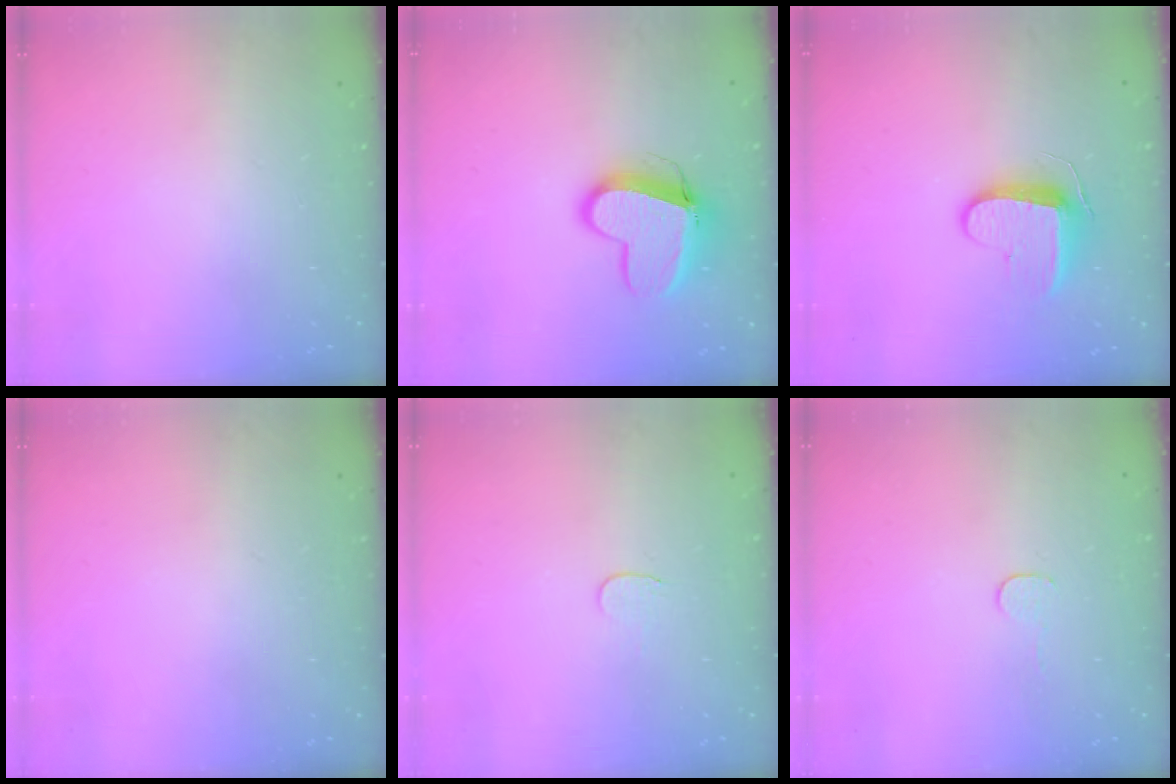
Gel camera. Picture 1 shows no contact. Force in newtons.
{"total": 11.7, "press": 11.6, "slide": 1.3}
{"total": 10.4, "press": 10.3, "slide": 0.9}
{"total": 0.0}
{"total": 3.3, "press": 3.3, "slide": 0.4}
{"total": 2.7, "press": 2.7, "slide": 0.2}